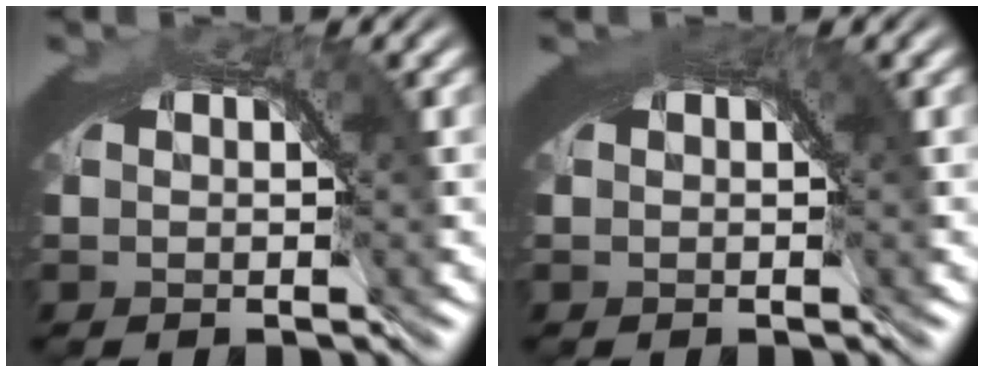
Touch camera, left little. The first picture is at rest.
{"total": 1.4, "force": [0.7, 0.4, 1.1], "torque": [-0.010, 0.003, 0.007]}